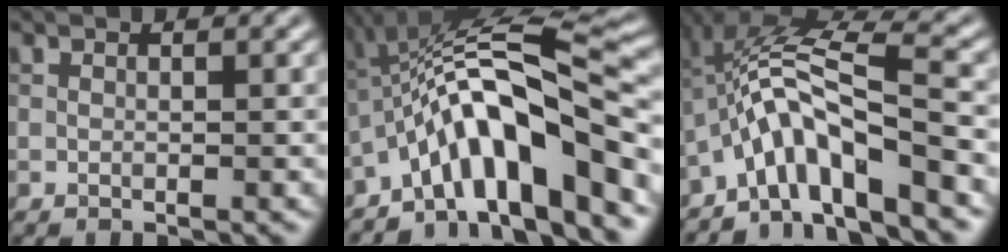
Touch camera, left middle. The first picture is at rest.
{"total": 11.0, "force": [-4.6, 2.8, 9.5], "torque": [-0.137, 0.025, -0.084]}
{"total": 8.5, "force": [-3.7, 2.0, 7.4], "torque": [-0.132, 0.020, -0.072]}